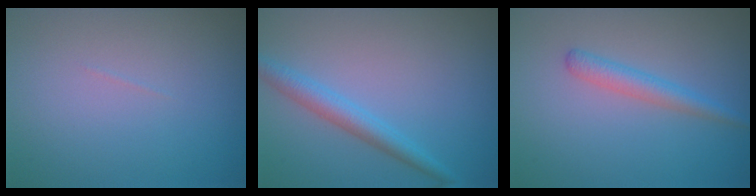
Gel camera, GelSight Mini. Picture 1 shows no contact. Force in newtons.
{"total": 2.7, "press": 2.7, "slide": 0.1}
{"total": 2.1, "press": 2.1, "slide": 0.0}